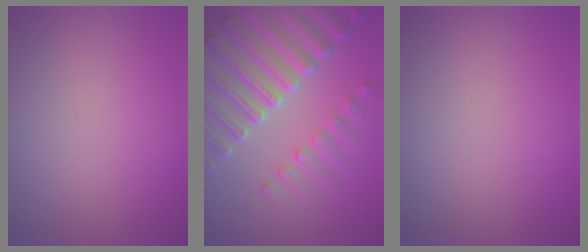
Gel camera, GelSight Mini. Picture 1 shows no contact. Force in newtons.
{"total": 7.5, "press": 5.8, "slide": 4.7}
{"total": 0.0}